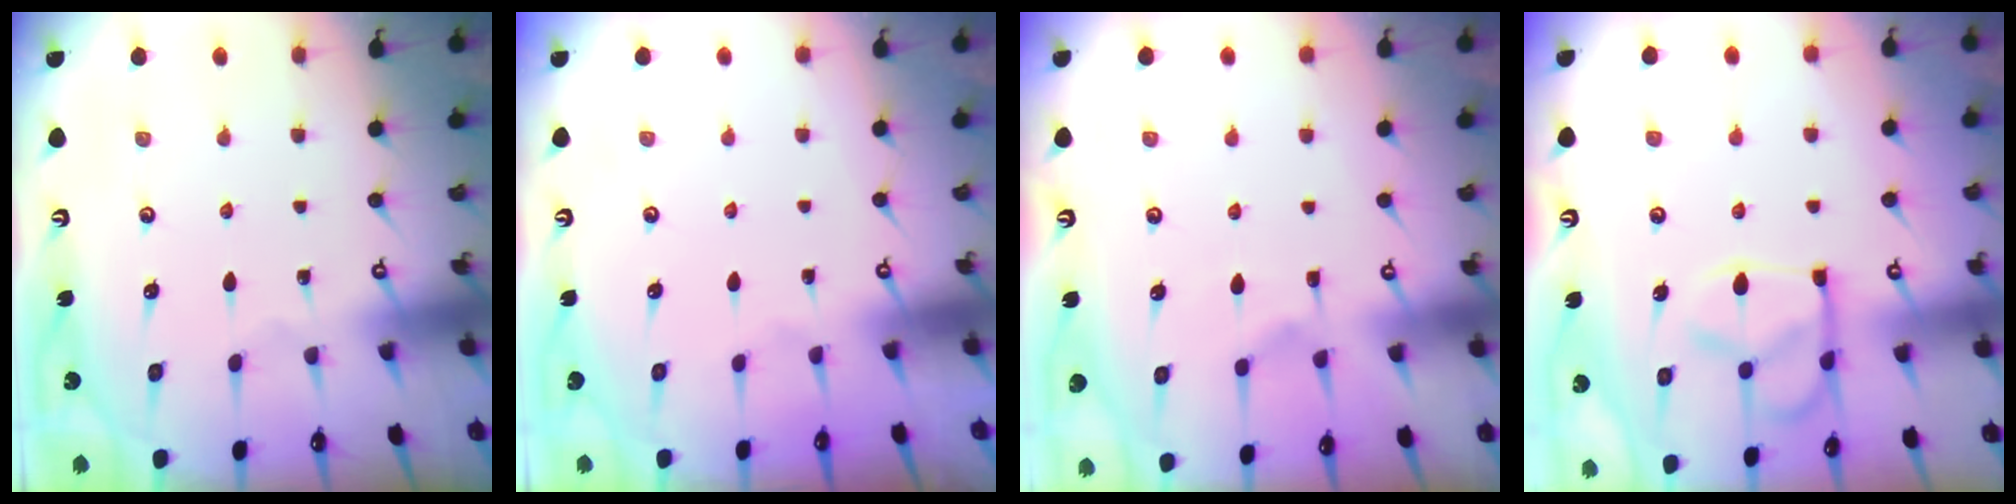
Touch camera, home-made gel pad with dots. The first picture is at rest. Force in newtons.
{"total": 1.3, "press": 1.1, "slide": 0.8}
{"total": 1.6, "press": 0.8, "slide": 1.4}
{"total": 5.6, "press": 5.3, "slide": 1.7}